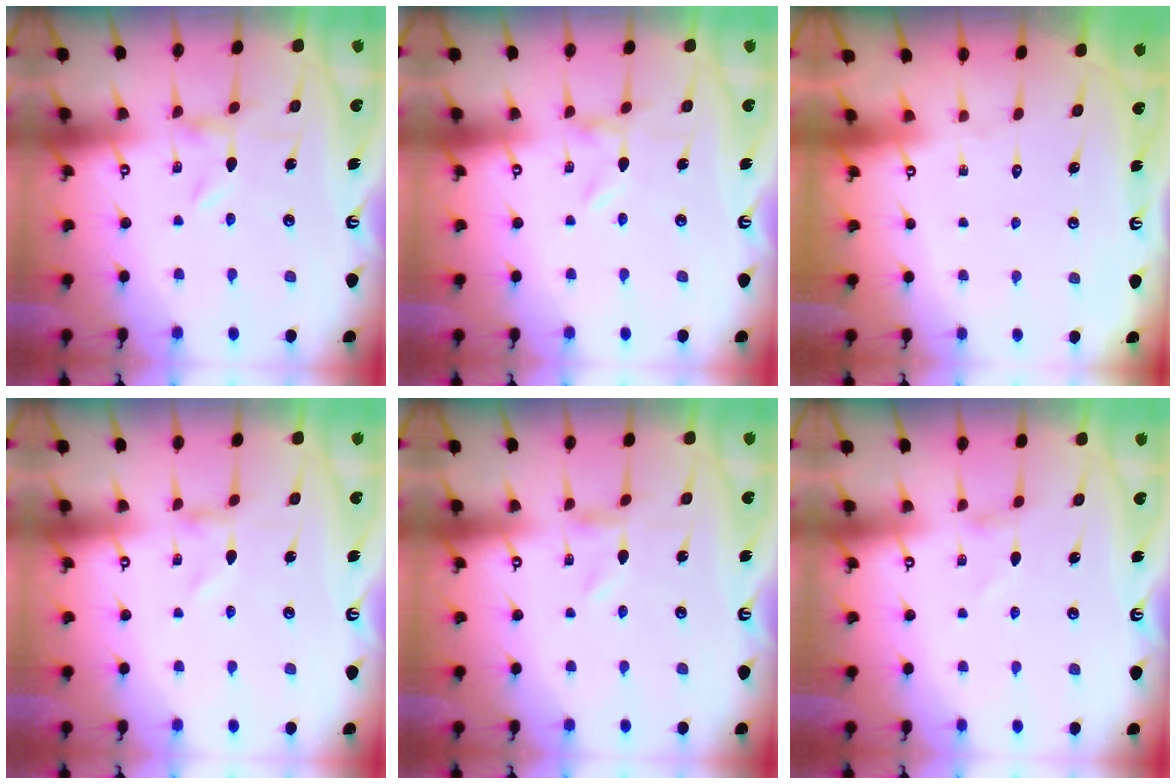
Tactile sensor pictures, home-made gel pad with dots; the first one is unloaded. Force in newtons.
{"total": 0.0}
{"total": 1.7, "press": 1.7, "slide": 0.1}
{"total": 0.0}
{"total": 0.0}
{"total": 0.5, "press": 0.5, "slide": 0.2}